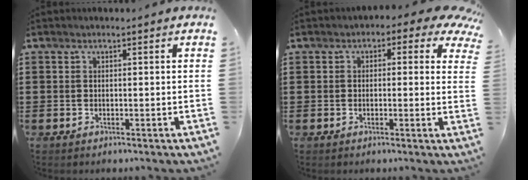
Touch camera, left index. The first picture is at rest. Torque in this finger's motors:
{"motor_torque": [2.14, 0.00, 1.05, 0.11]}